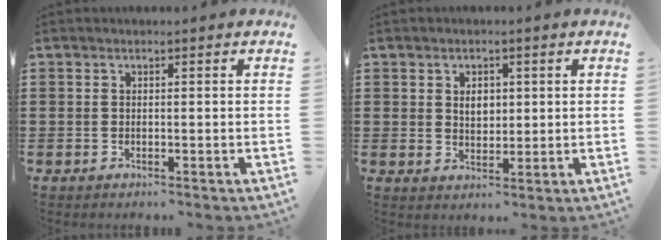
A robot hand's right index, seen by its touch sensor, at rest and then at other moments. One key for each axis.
{"total": 3.0, "fx": 0.7, "fy": 2.0, "fz": 2.0, "tx": -0.038, "ty": 0.005, "tz": 0.010}